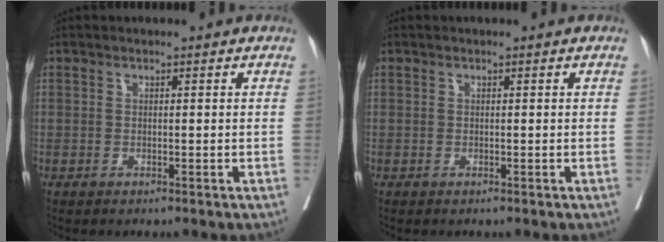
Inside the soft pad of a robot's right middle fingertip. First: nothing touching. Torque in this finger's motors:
{"motor_torque": [0.00, 0.00, 0.00, 0.00]}